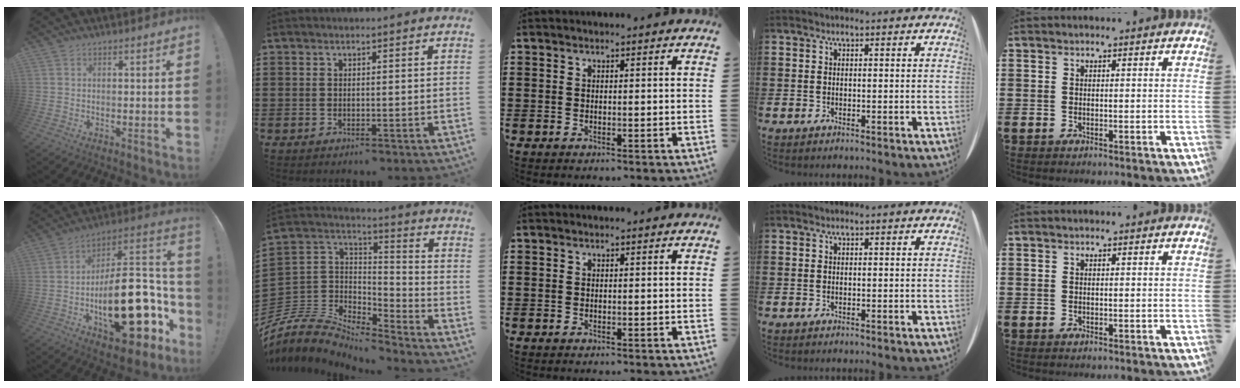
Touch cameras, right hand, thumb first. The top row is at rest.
{"thumb": {"total": 29.4, "force": [-8.0, 12.6, 25.3], "torque": [-0.407, 0.053, -0.113]}, "index": {"total": 7.1, "force": [-6.3, 2.9, 1.5], "torque": [-0.064, -0.005, -0.134]}}